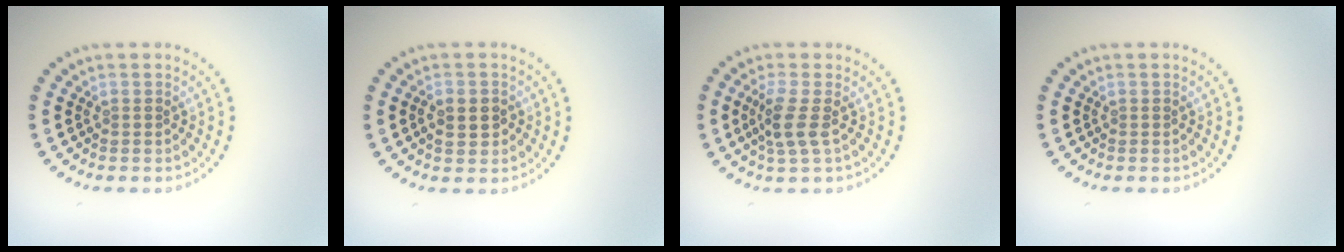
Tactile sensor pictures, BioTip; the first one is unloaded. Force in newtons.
{"total": 2.5, "press": 2.5, "slide": 0.2}
{"total": 2.6, "press": 2.1, "slide": 1.6}
{"total": 0.0}